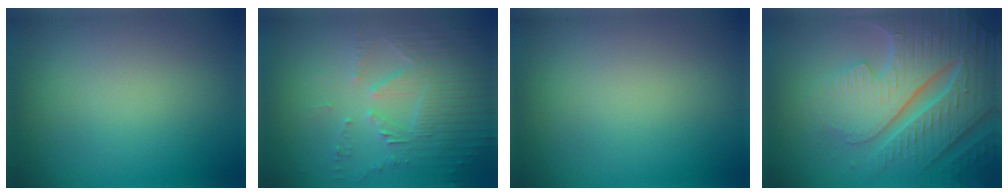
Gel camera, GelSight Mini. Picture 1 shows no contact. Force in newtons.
{"total": 5.6, "press": 3.7, "slide": 4.2}
{"total": 0.0}
{"total": 7.5, "press": 7.3, "slide": 1.8}